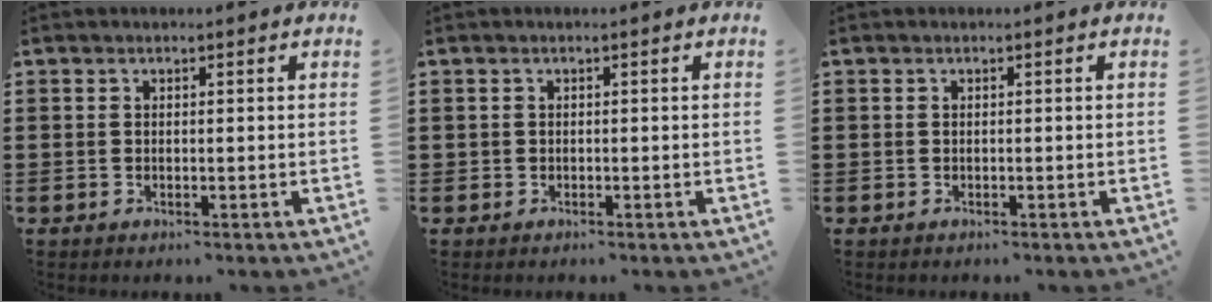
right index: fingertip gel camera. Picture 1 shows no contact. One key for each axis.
{"total": 0.5, "fx": -0.3, "fy": 0.4, "fz": 0.0, "tx": 0.000, "ty": 0.003, "tz": -0.008}
{"total": 0.0}